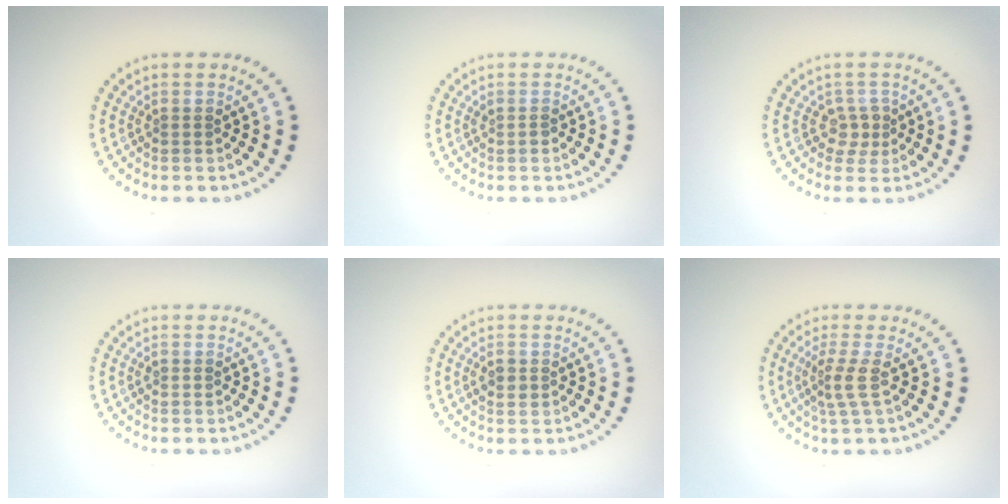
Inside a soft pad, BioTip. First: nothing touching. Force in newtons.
{"total": 0.7, "press": 0.7, "slide": 0.1}
{"total": 1.8, "press": 1.5, "slide": 1.0}
{"total": 0.9, "press": 0.9, "slide": 0.1}
{"total": 1.1, "press": 1.1, "slide": 0.1}
{"total": 2.4, "press": 1.7, "slide": 1.7}